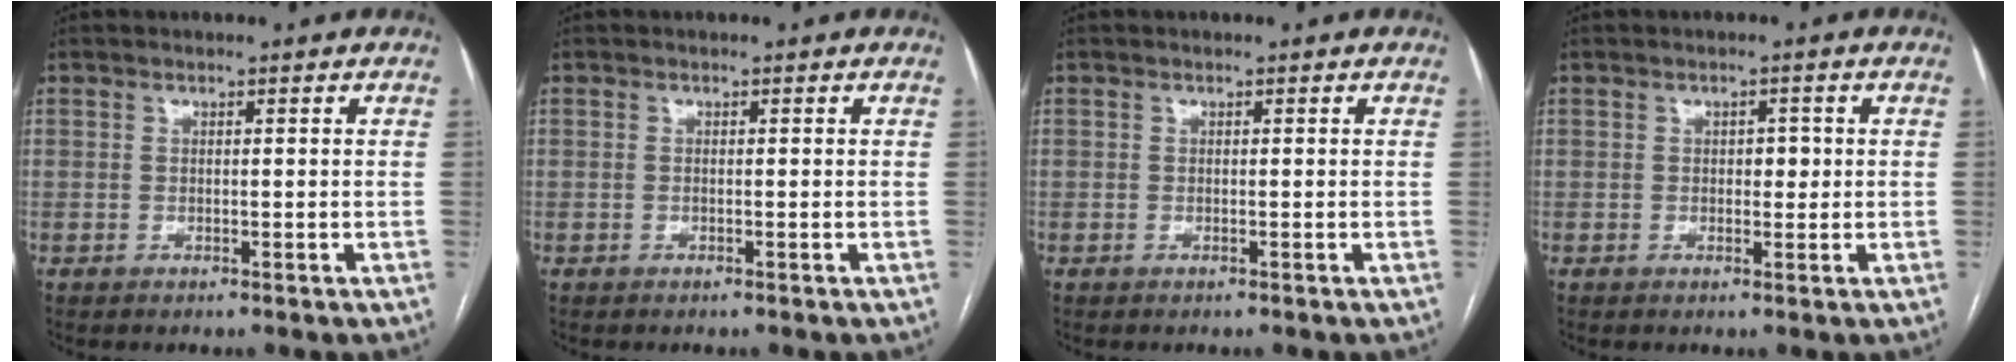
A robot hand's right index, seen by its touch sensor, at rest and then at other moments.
{"total": 0.0}
{"total": 0.0}
{"total": 1.7, "force": [0.1, 1.0, 1.4], "torque": [-0.015, 0.002, 0.001]}